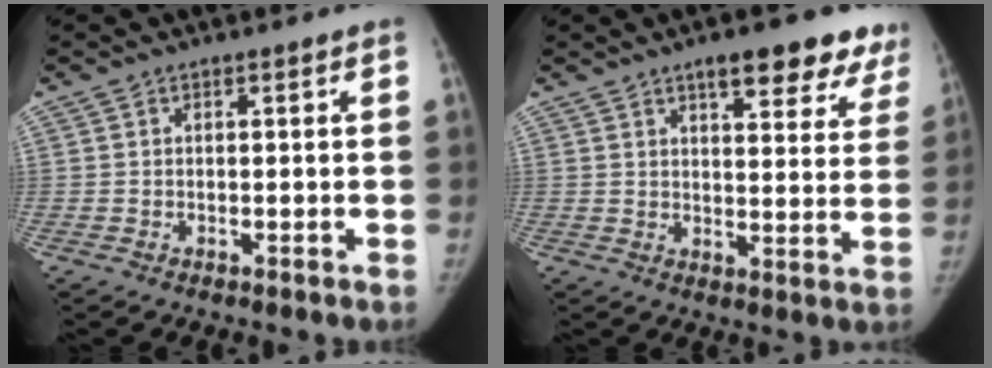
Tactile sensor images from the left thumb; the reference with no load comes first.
{"total": 14.3, "force": [9.9, 5.0, 9.0], "torque": [-0.063, -0.040, 0.117]}